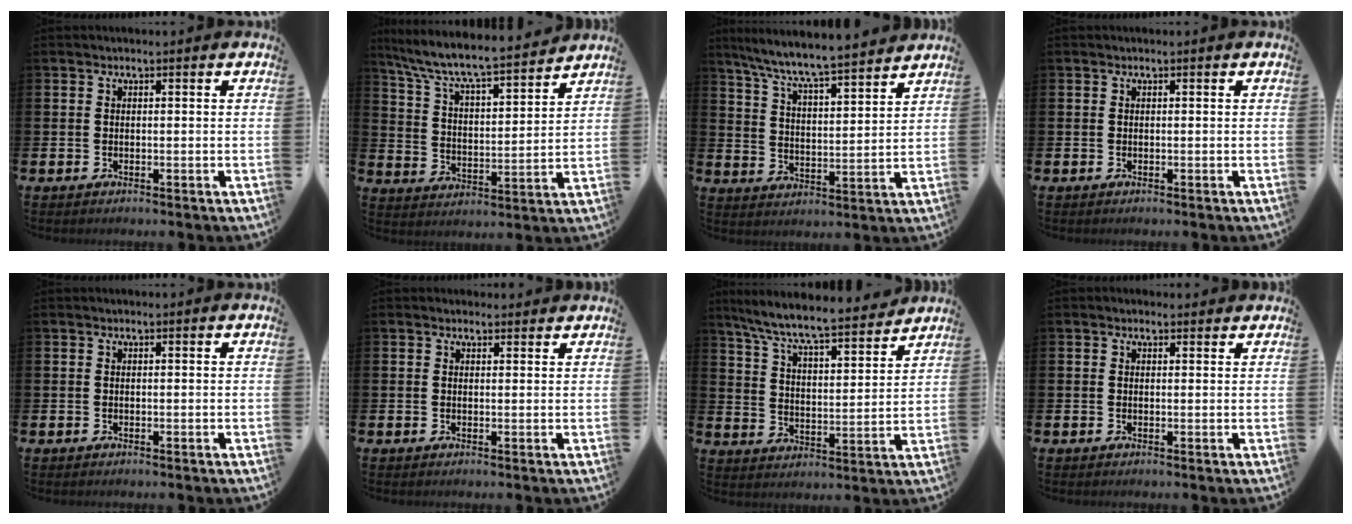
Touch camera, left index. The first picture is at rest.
{"total": 8.0, "force": [7.5, 0.7, 2.9], "torque": [-0.094, -0.058, 0.125]}
{"total": 7.7, "force": [7.3, 0.1, 2.5], "torque": [-0.081, -0.054, 0.126]}
{"total": 0.0}
{"total": 0.0}
{"total": 1.0, "force": [0.9, 0.4, 0.1], "torque": [0.006, 0.003, 0.014]}
{"total": 8.2, "force": [7.6, 0.8, 3.0], "torque": [-0.094, -0.056, 0.130]}
{"total": 0.7, "force": [0.5, 0.4, 0.3], "torque": [0.003, 0.004, 0.006]}